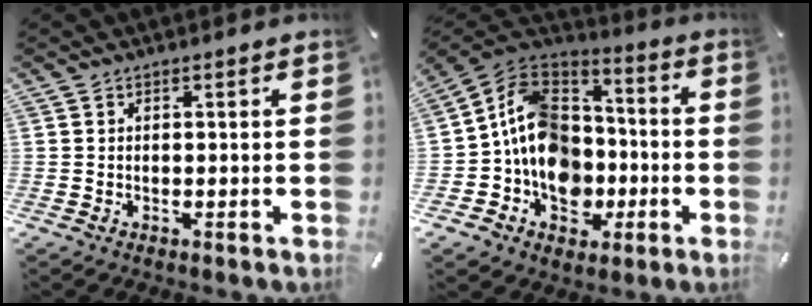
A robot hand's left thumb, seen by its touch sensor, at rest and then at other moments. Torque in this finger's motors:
{"motor_torque": [0.65, 1.74, 1.44, 1.34, 0.23]}